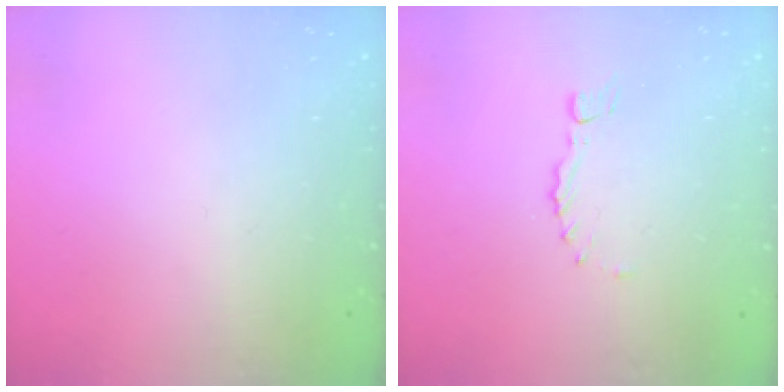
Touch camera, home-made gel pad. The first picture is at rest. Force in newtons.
{"total": 0.0}